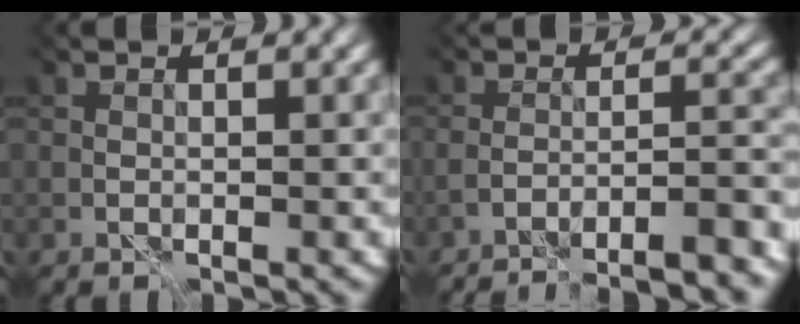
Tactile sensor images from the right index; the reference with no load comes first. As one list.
[{"total": 6.3, "force": [-5.6, 0.1, 3.0], "torque": [-0.026, 0.010, -0.081]}]